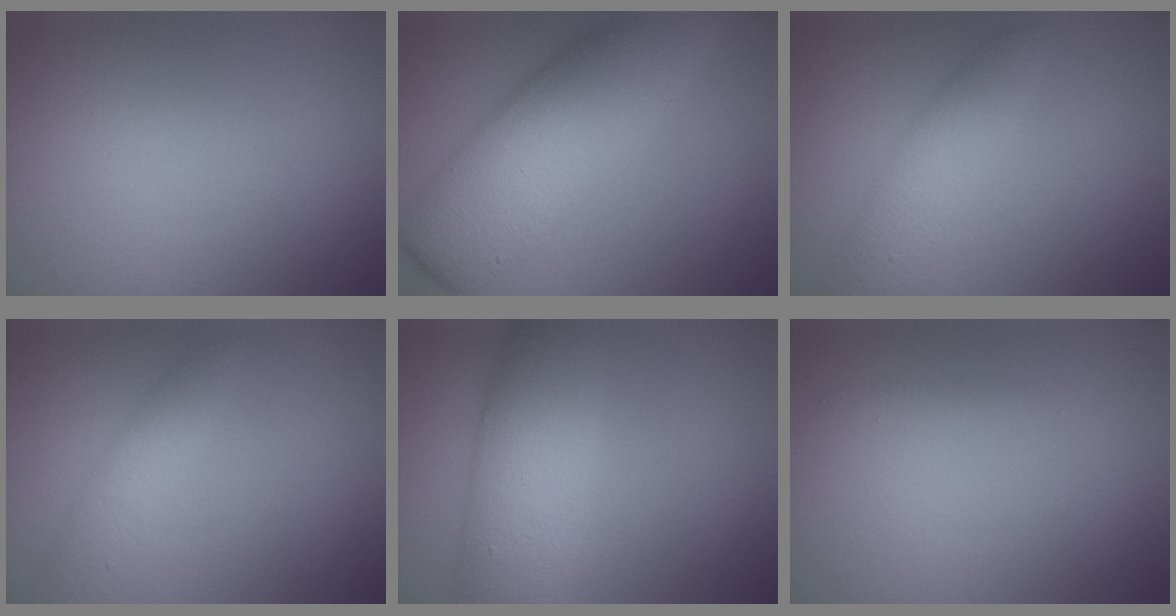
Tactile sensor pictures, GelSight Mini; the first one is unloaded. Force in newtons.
{"total": 9.9, "press": 9.9, "slide": 0.1}
{"total": 3.3, "press": 3.3, "slide": 0.0}
{"total": 2.1, "press": 2.1, "slide": 0.1}
{"total": 7.1, "press": 7.1, "slide": 0.1}
{"total": 0.5, "press": 0.5, "slide": 0.0}